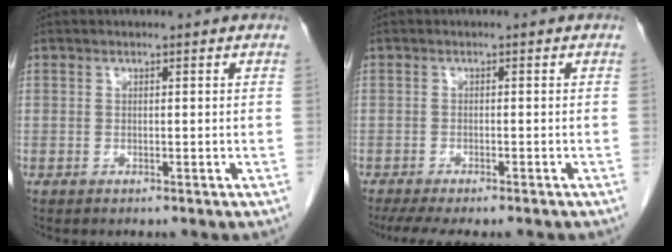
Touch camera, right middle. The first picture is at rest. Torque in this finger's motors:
{"motor_torque": [0.94, -0.65, 0.04, 0.01]}